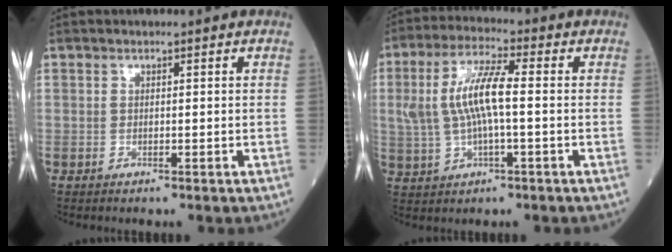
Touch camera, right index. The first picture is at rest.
{"total": 9.5, "force": [0.6, 2.4, 9.2], "torque": [-0.200, 0.016, 0.012]}